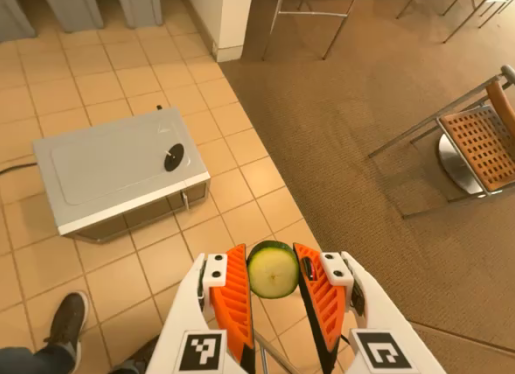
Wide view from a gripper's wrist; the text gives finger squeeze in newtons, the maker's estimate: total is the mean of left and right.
{"total": 8.3, "left": 8.3, "right": 8.4}